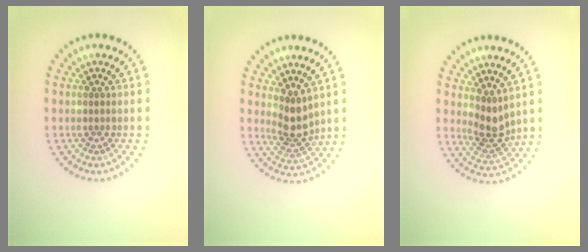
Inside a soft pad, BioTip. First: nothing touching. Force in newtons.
{"total": 2.6, "press": 2.0, "slide": 1.7}
{"total": 2.7, "press": 2.0, "slide": 1.7}